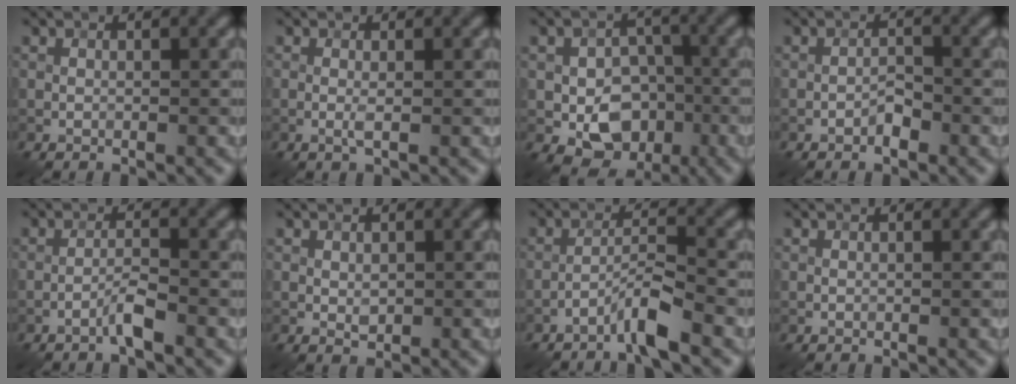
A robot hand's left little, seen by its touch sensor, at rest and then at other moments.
{"total": 0.9, "force": [-0.1, 0.0, 0.9], "torque": [-0.020, 0.000, -0.003]}
{"total": 6.7, "force": [-2.0, 5.0, 4.1], "torque": [-0.056, -0.004, -0.032]}
{"total": 1.4, "force": [-0.9, 0.6, 0.9], "torque": [-0.015, 0.004, -0.017]}
{"total": 1.8, "force": [-1.2, 0.0, 1.4], "torque": [-0.025, 0.009, -0.028]}
{"total": 1.0, "force": [0.1, 0.6, 0.7], "torque": [-0.012, -0.003, 0.004]}
{"total": 3.0, "force": [-2.2, -0.1, 2.0], "torque": [-0.038, 0.012, -0.049]}
{"total": 0.0}